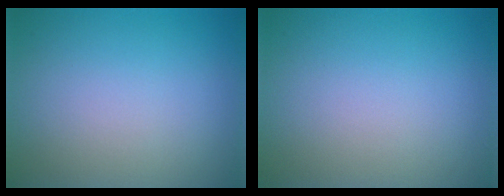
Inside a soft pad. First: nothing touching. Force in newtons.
{"total": 0.0}